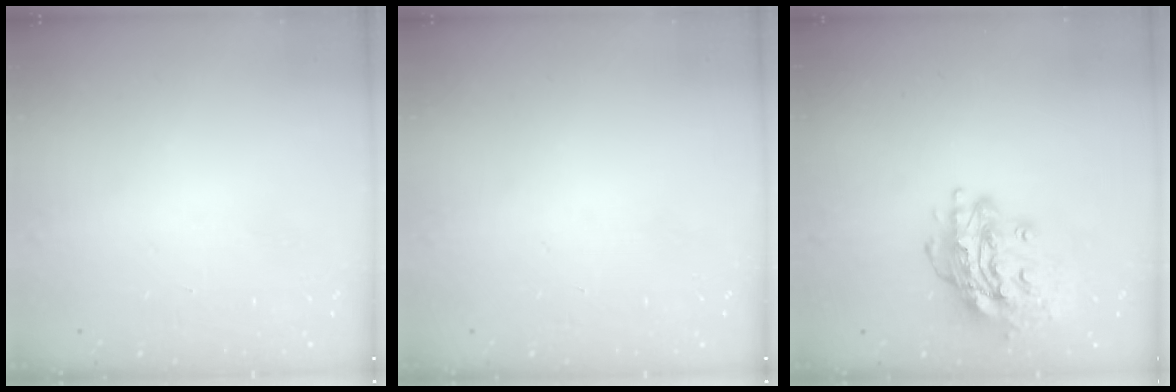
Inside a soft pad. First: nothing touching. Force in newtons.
{"total": 0.0}
{"total": 15.5, "press": 15.5, "slide": 1.5}